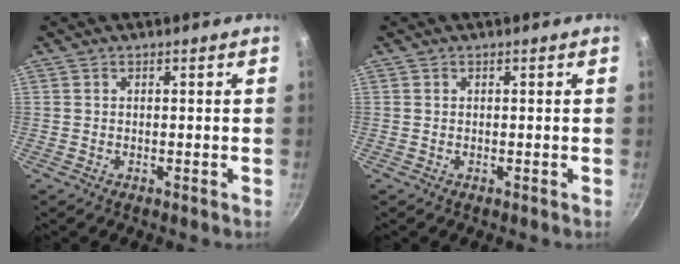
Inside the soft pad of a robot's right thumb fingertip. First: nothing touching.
{"total": 0.0}